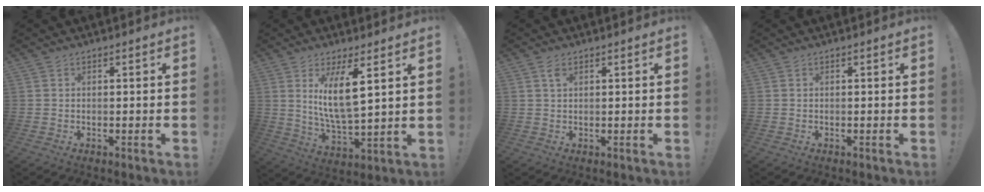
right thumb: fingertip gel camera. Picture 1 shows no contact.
{"total": 11.9, "force": [5.2, 3.0, 10.4], "torque": [-0.186, -0.032, 0.079]}
{"total": 1.9, "force": [1.1, 1.0, 1.3], "torque": [-0.021, -0.002, 0.018]}
{"total": 0.0}